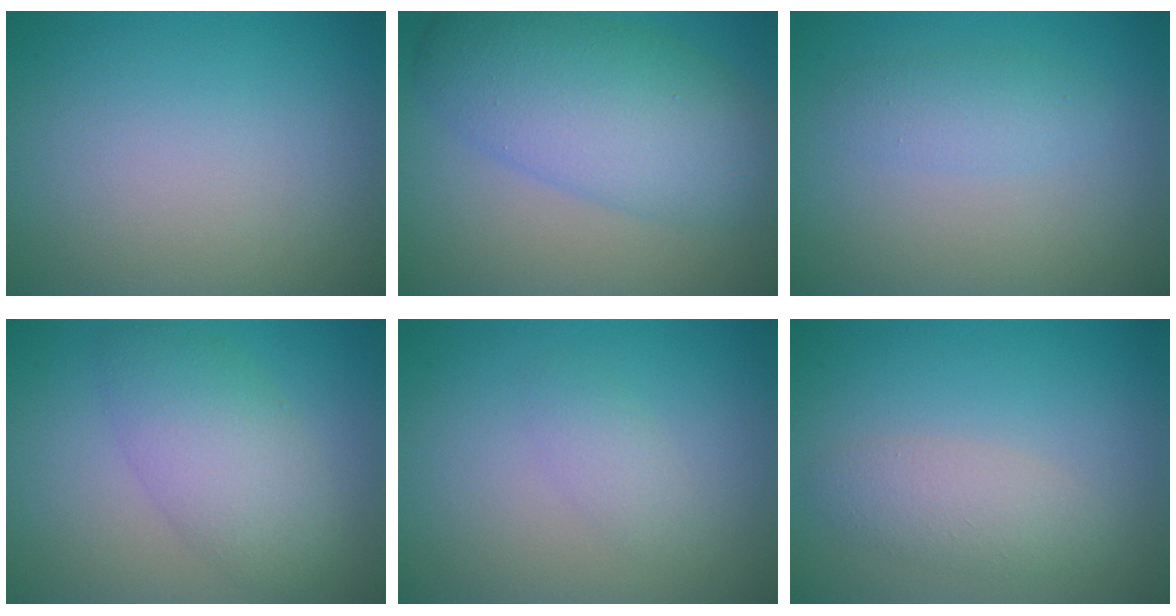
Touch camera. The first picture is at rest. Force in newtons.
{"total": 8.2, "press": 8.2, "slide": 0.1}
{"total": 1.8, "press": 1.8, "slide": 0.0}
{"total": 5.1, "press": 5.1, "slide": 0.2}
{"total": 2.5, "press": 2.4, "slide": 0.3}
{"total": 2.4, "press": 2.4, "slide": 0.1}